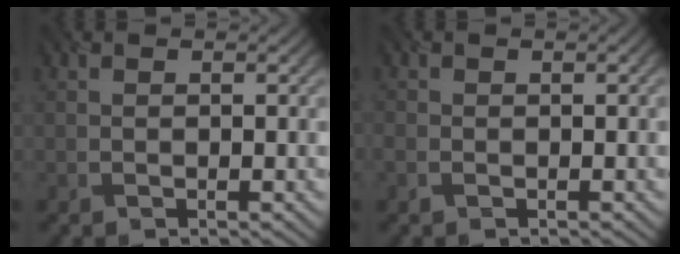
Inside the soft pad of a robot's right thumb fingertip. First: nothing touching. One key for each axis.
{"total": 1.2, "fx": -0.6, "fy": 0.8, "fz": 0.7, "tx": -0.020, "ty": -0.007, "tz": -0.009}